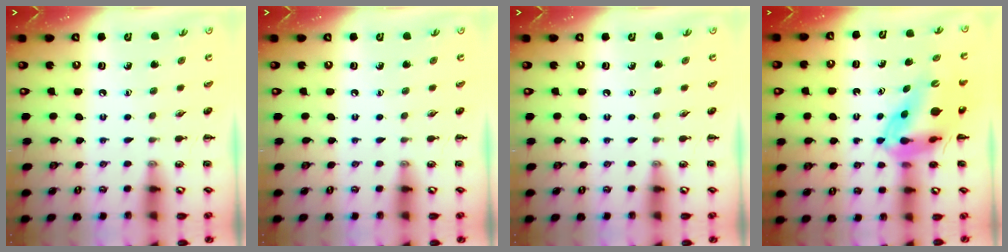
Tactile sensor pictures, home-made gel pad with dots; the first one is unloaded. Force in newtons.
{"total": 0.0}
{"total": 0.0}
{"total": 12.1, "press": 11.6, "slide": 3.5}